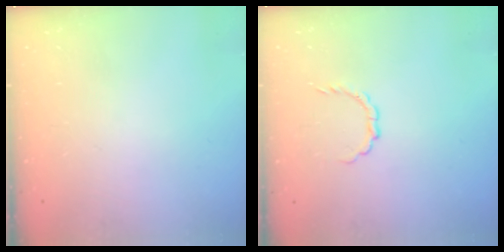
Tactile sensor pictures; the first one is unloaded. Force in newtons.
{"total": 3.1, "press": 3.0, "slide": 0.3}